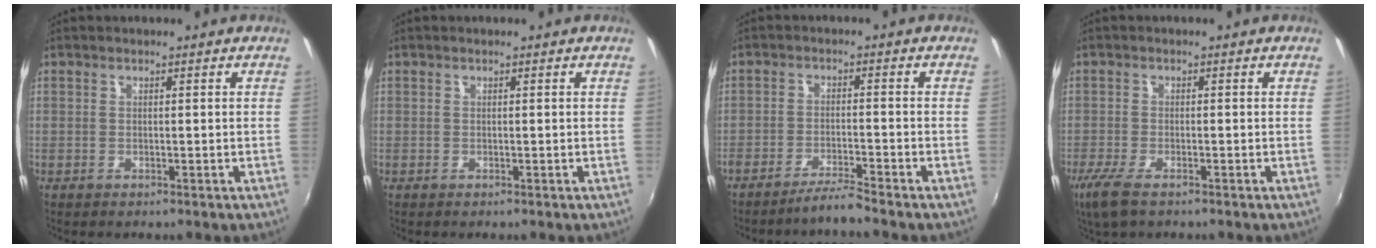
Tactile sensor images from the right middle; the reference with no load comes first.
{"total": 0.0}
{"total": 4.1, "force": [-3.7, -0.9, 1.5], "torque": [-0.046, 0.000, -0.070]}
{"total": 5.4, "force": [-3.6, 1.5, 3.7], "torque": [-0.092, -0.018, -0.070]}